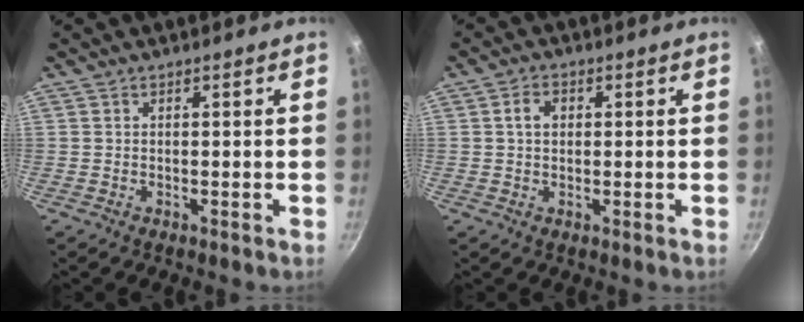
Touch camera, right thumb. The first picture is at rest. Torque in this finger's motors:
{"motor_torque": [0.10, 1.19, 0.54, 0.00, 0.02]}